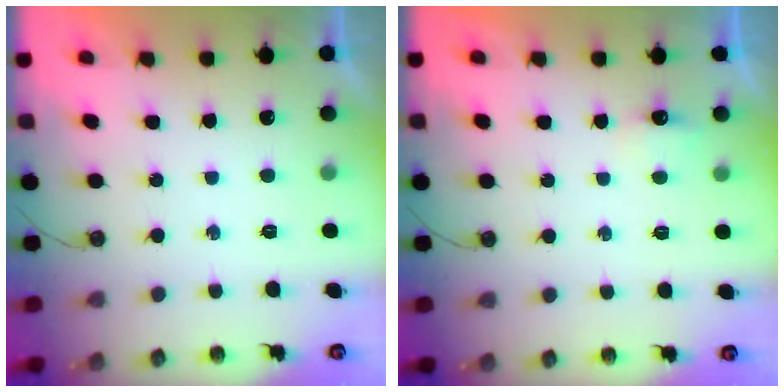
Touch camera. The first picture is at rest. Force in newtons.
{"total": 3.2, "press": 3.2, "slide": 0.5}